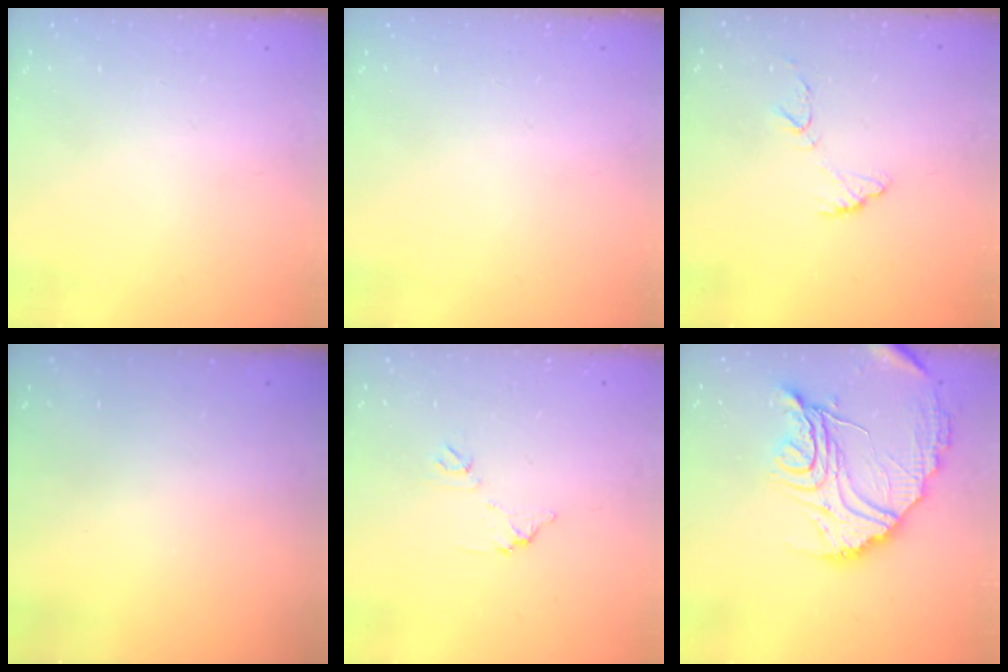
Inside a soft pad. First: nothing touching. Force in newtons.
{"total": 0.0}
{"total": 8.5, "press": 8.5, "slide": 0.6}
{"total": 3.0, "press": 3.0, "slide": 0.1}
{"total": 6.5, "press": 6.5, "slide": 0.4}
{"total": 19.6, "press": 19.5, "slide": 1.7}